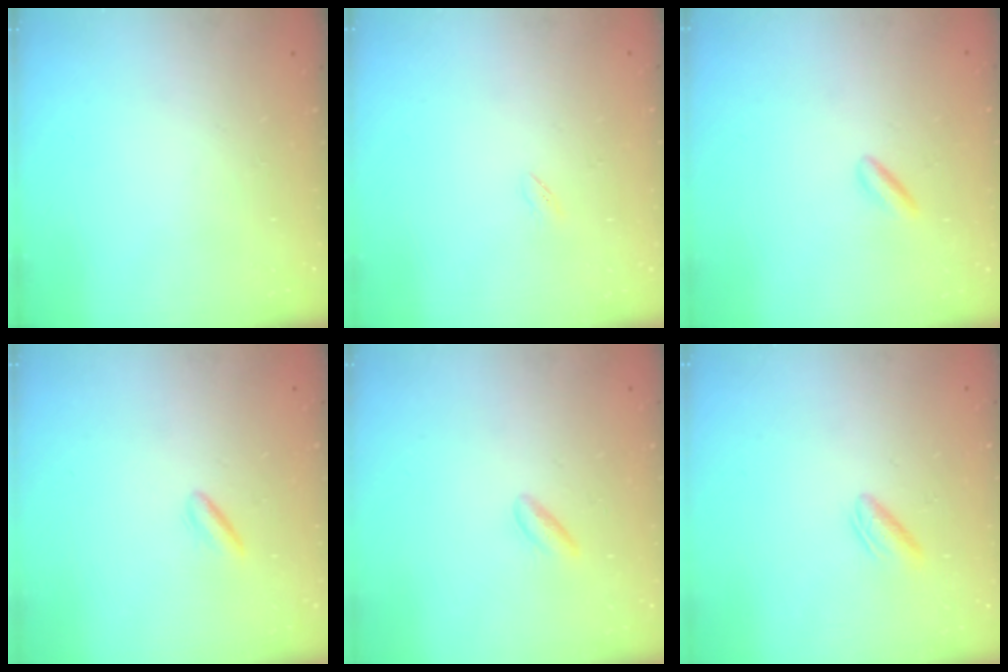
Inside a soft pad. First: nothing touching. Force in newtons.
{"total": 1.7, "press": 1.5, "slide": 0.6}
{"total": 2.2, "press": 2.0, "slide": 1.0}
{"total": 1.9, "press": 1.7, "slide": 0.9}
{"total": 2.0, "press": 1.7, "slide": 1.2}
{"total": 3.0, "press": 2.8, "slide": 0.9}